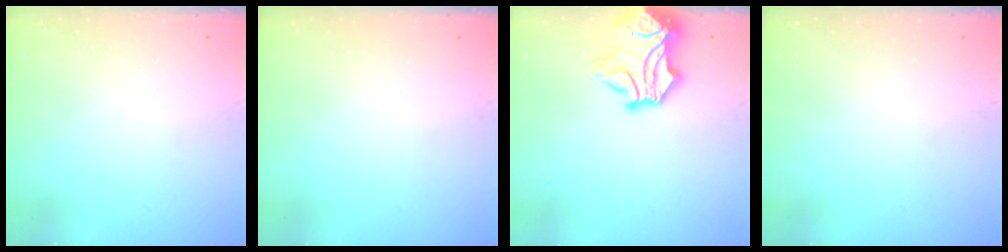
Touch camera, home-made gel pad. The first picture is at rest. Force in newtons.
{"total": 0.0}
{"total": 11.1, "press": 10.9, "slide": 2.1}
{"total": 0.0}